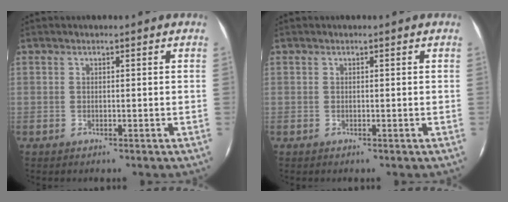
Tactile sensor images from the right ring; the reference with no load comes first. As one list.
[{"total": 0.0}]